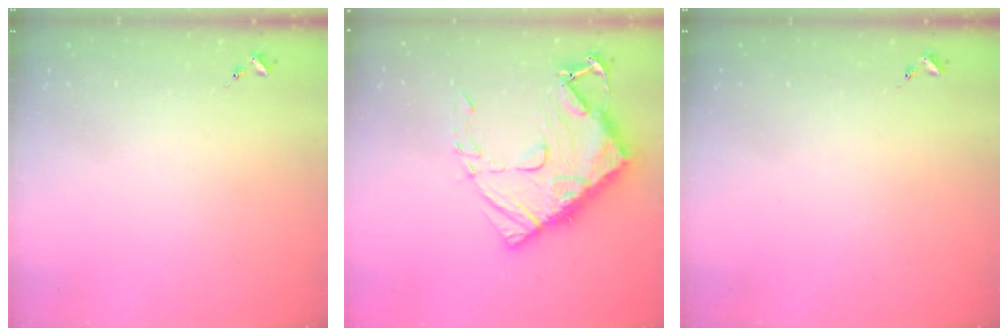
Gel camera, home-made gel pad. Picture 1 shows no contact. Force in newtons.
{"total": 18.3, "press": 18.2, "slide": 2.1}
{"total": 0.0}